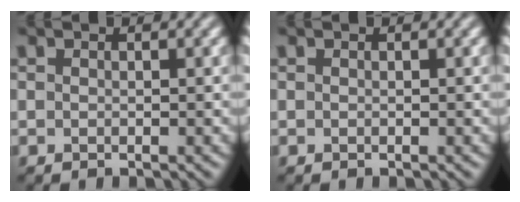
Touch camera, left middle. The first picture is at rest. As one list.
[{"total": 0.0}]